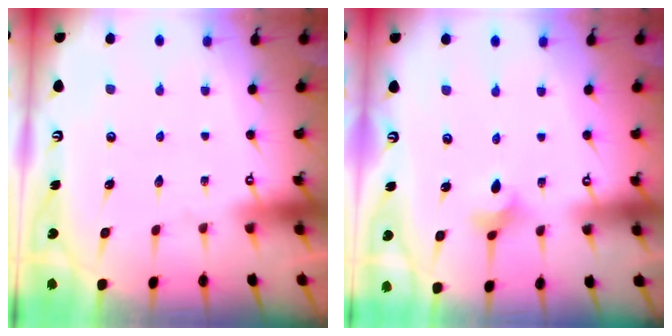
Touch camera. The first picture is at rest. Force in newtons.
{"total": 3.3, "press": 3.2, "slide": 0.7}